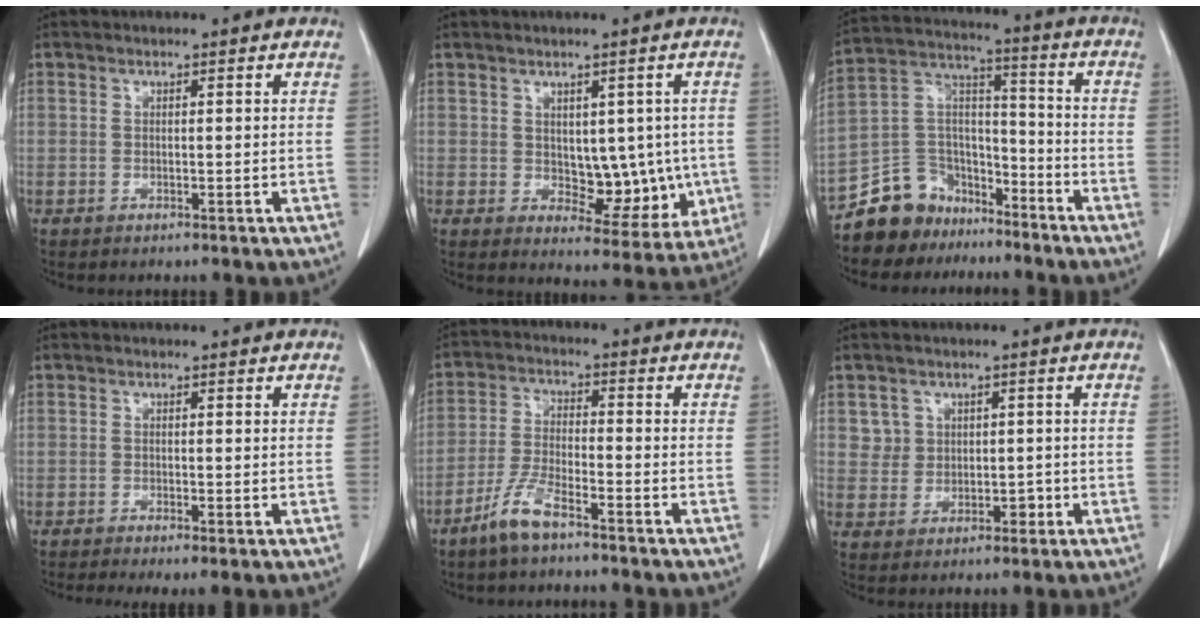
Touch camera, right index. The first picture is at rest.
{"total": 8.3, "force": [-0.1, 5.0, 6.6], "torque": [-0.063, 0.004, 0.015]}
{"total": 11.5, "force": [-9.0, 6.9, 1.6], "torque": [-0.040, 0.062, -0.163]}
{"total": 2.8, "force": [-1.7, 0.6, 2.2], "torque": [-0.035, -0.009, -0.028]}
{"total": 6.1, "force": [-4.6, 0.8, 3.9], "torque": [-0.092, -0.008, -0.094]}
{"total": 3.7, "force": [0.6, 3.6, 0.8], "torque": [0.000, 0.004, 0.014]}